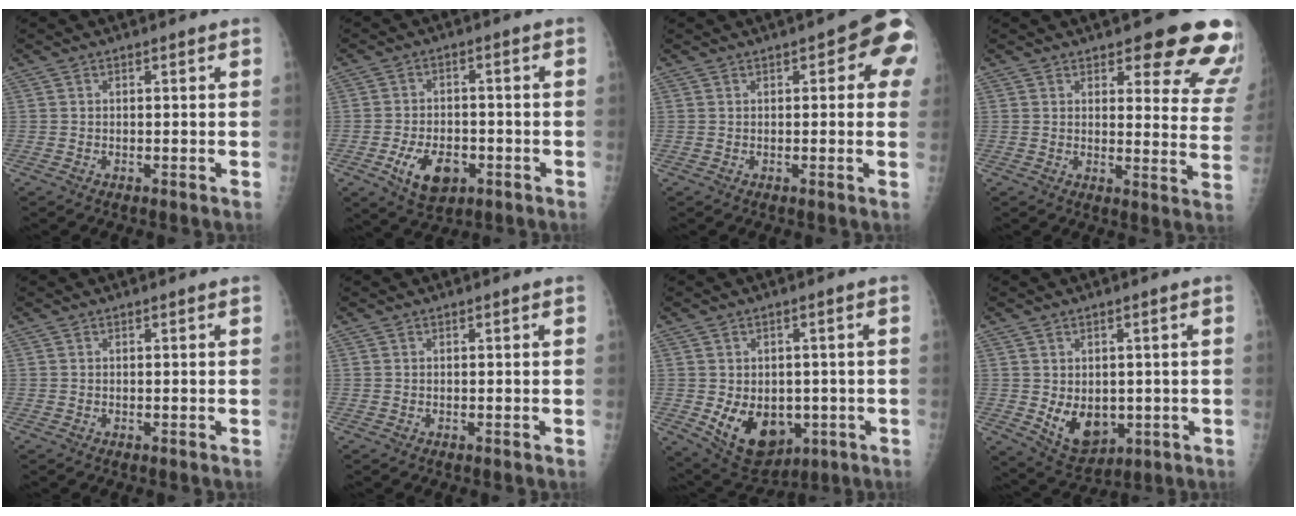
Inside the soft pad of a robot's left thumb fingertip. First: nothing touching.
{"total": 8.6, "force": [-3.5, 5.2, 5.8], "torque": [-0.086, 0.010, -0.051]}
{"total": 8.4, "force": [2.7, 3.3, 7.3], "torque": [-0.055, 0.007, 0.019]}
{"total": 15.8, "force": [11.4, 5.2, 9.6], "torque": [-0.066, -0.067, 0.119]}
{"total": 0.0}
{"total": 0.0}
{"total": 12.1, "force": [-2.6, 8.7, 8.0], "torque": [-0.096, -0.005, -0.015]}
{"total": 8.6, "force": [-1.0, 6.2, 5.9], "torque": [-0.068, -0.016, 0.006]}